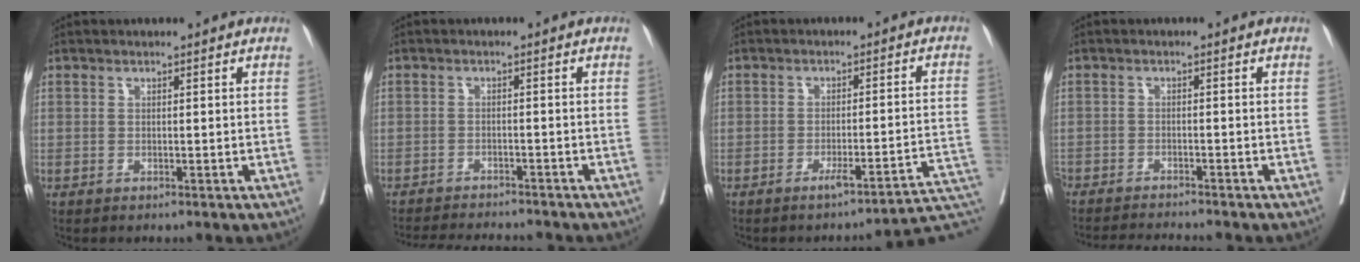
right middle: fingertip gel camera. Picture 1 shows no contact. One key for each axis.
{"total": 10.1, "fx": -9.5, "fy": 1.2, "fz": 3.1, "tx": -0.047, "ty": -0.007, "tz": -0.132}
{"total": 8.5, "fx": -6.2, "fy": -0.2, "fz": 5.8, "tx": -0.063, "ty": 0.030, "tz": -0.078}
{"total": 7.7, "fx": -7.3, "fy": -0.1, "fz": 2.4, "tx": -0.026, "ty": -0.016, "tz": -0.114}